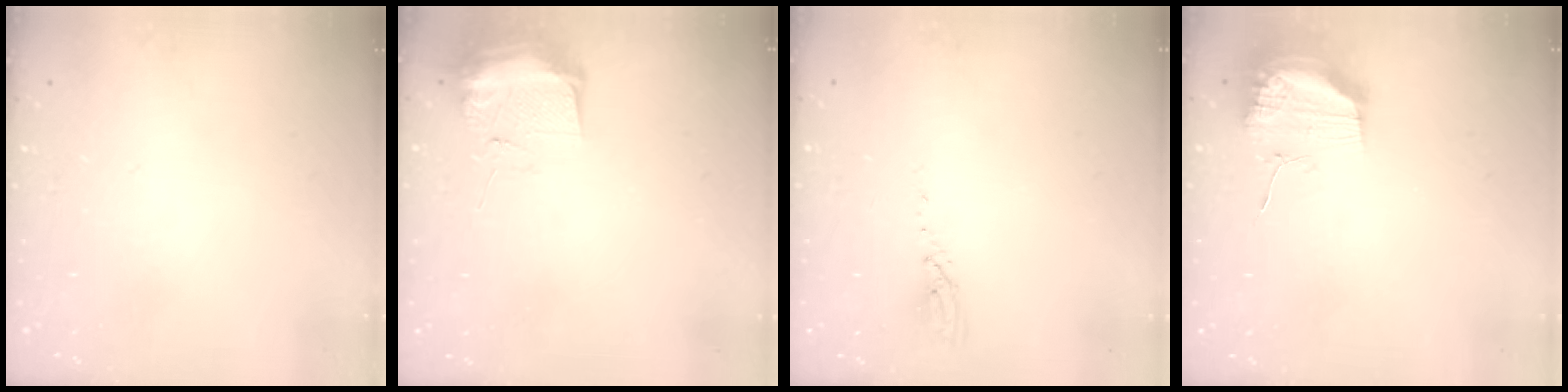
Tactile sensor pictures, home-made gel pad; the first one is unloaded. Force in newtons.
{"total": 9.4, "press": 9.4, "slide": 0.9}
{"total": 3.0, "press": 2.9, "slide": 0.3}
{"total": 12.3, "press": 12.3, "slide": 1.1}